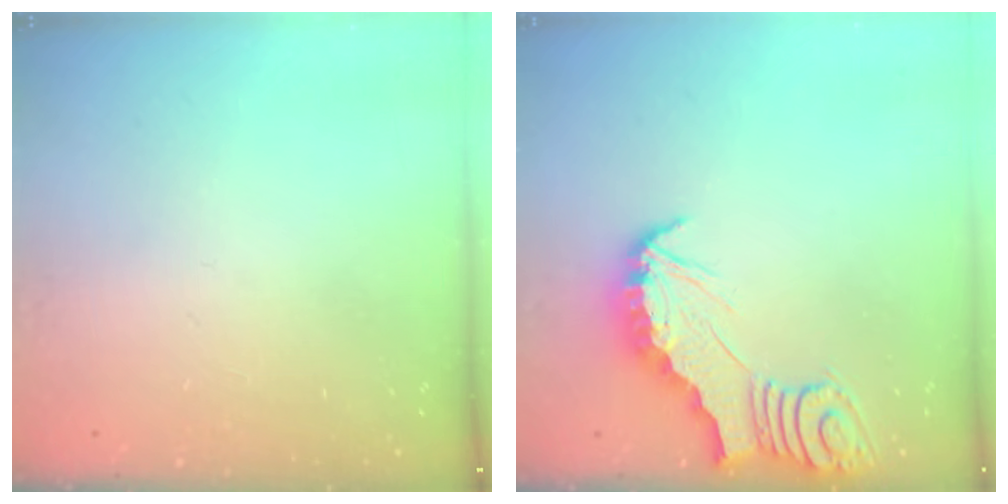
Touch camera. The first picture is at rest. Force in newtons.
{"total": 3.0, "press": 3.0, "slide": 0.3}